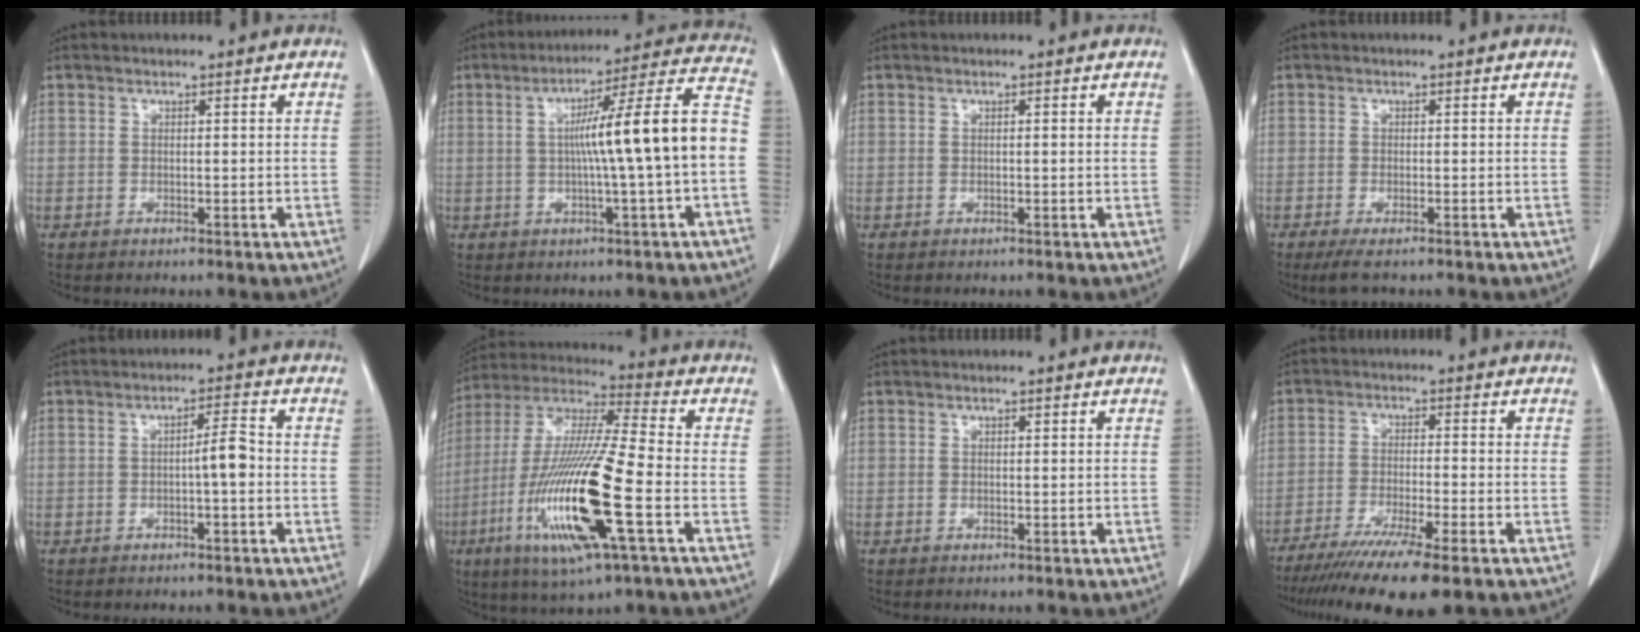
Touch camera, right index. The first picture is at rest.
{"total": 15.2, "force": [-0.9, -0.9, 15.2], "torque": [-0.219, 0.025, -0.019]}
{"total": 0.5, "force": [0.1, -0.1, 0.5], "torque": [-0.009, 0.000, 0.002]}
{"total": 3.2, "force": [-2.4, 0.6, 2.1], "torque": [-0.039, -0.009, -0.040]}
{"total": 3.2, "force": [-0.6, 0.2, 3.1], "torque": [-0.046, 0.005, -0.012]}
{"total": 20.5, "force": [-6.3, 1.5, 19.4], "torque": [-0.422, -0.030, -0.121]}
{"total": 0.0}
{"total": 12.2, "force": [-8.8, 0.0, 8.4], "torque": [-0.141, -0.033, -0.142]}